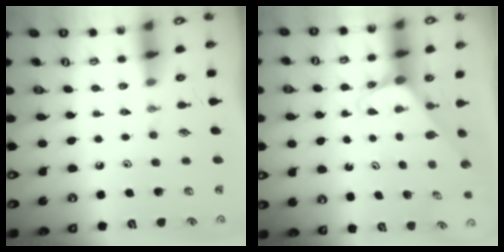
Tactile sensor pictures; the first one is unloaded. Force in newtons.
{"total": 1.8, "press": 1.8, "slide": 0.1}